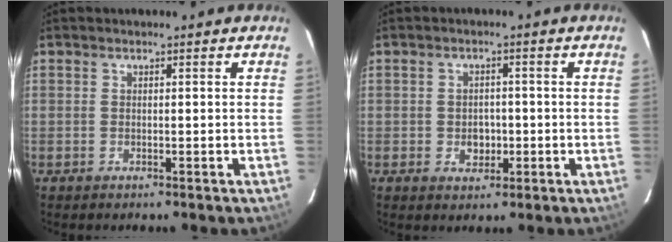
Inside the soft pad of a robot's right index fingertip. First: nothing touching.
{"total": 3.7, "force": [-0.8, 3.1, 1.9], "torque": [-0.035, 0.005, -0.006]}